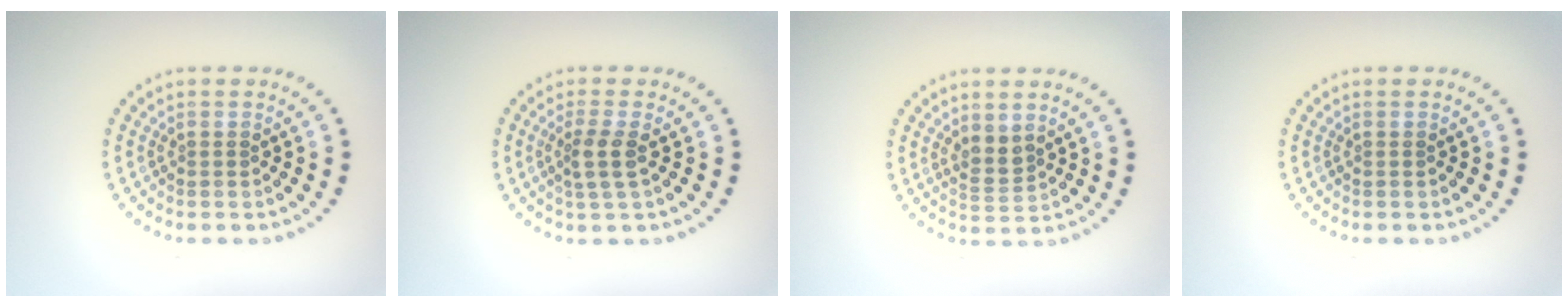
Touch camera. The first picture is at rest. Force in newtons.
{"total": 2.1, "press": 1.7, "slide": 1.1}
{"total": 1.9, "press": 1.6, "slide": 1.0}
{"total": 0.0}